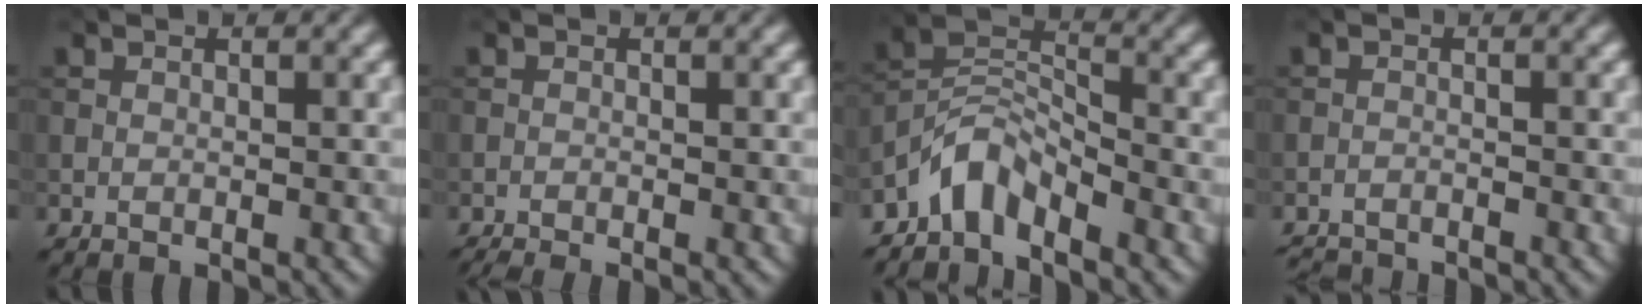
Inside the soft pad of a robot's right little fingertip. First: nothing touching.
{"total": 1.6, "force": [-1.3, 0.2, 0.9], "torque": [-0.014, -0.006, -0.028]}
{"total": 3.9, "force": [-3.3, 1.4, 1.5], "torque": [-0.023, 0.011, -0.078]}
{"total": 3.0, "force": [-2.9, 0.2, 0.5], "torque": [-0.015, -0.011, -0.056]}